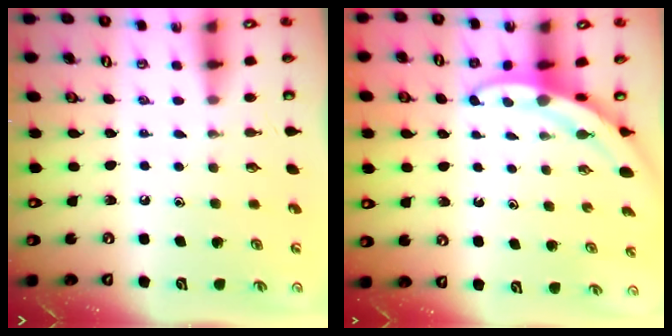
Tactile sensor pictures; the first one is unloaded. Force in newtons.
{"total": 3.6, "press": 3.5, "slide": 0.4}